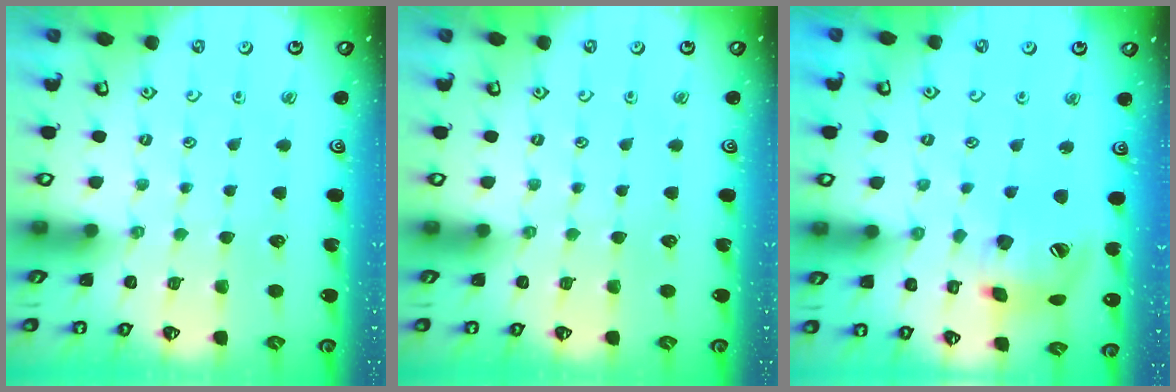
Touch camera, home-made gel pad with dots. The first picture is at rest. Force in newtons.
{"total": 0.0}
{"total": 16.0, "press": 15.8, "slide": 2.3}